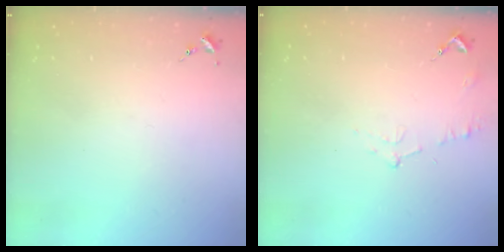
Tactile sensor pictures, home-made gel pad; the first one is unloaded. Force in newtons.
{"total": 6.0, "press": 5.9, "slide": 0.7}